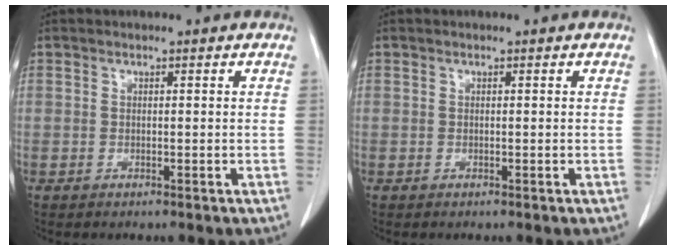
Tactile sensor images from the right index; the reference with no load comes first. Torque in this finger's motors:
{"motor_torque": [0.00, 0.00, 0.00, 0.00]}